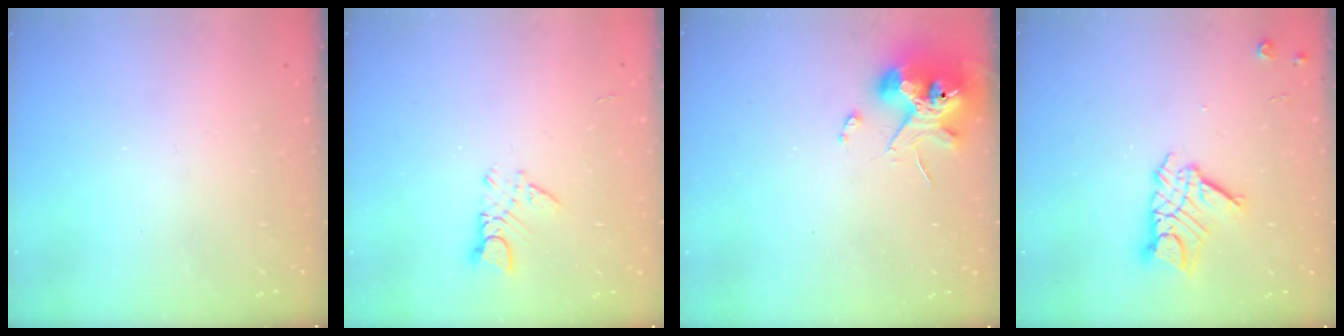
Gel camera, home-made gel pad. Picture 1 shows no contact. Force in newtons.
{"total": 2.8, "press": 2.8, "slide": 0.3}
{"total": 12.1, "press": 12.0, "slide": 1.7}
{"total": 12.1, "press": 12.1, "slide": 1.1}